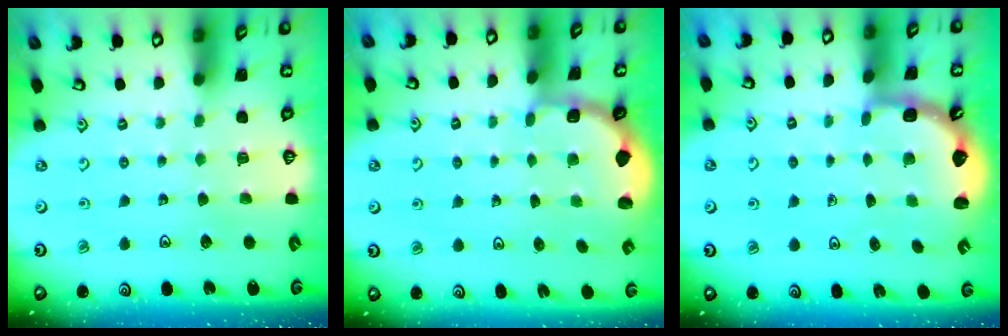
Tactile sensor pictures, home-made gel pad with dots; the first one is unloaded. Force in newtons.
{"total": 1.9, "press": 1.8, "slide": 0.7}
{"total": 2.2, "press": 1.8, "slide": 1.3}